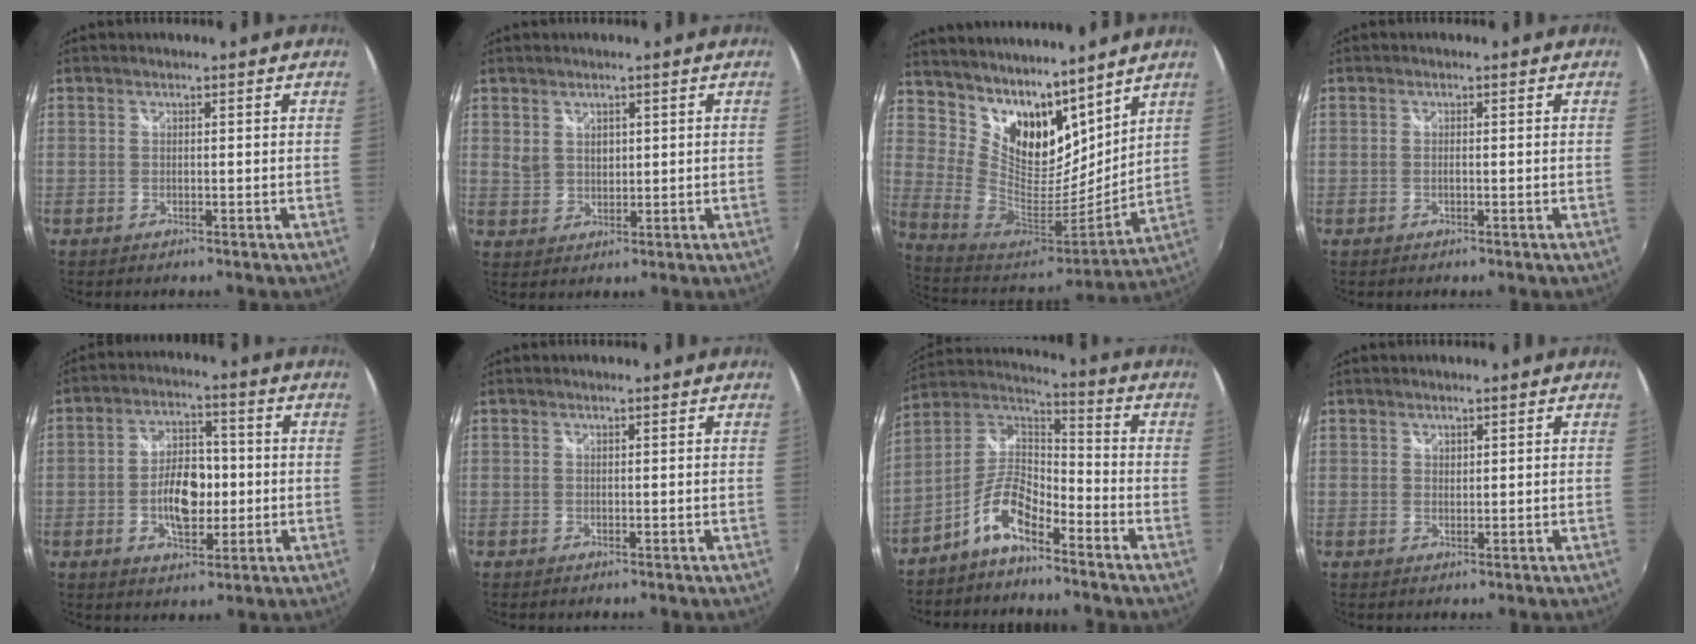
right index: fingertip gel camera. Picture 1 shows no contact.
{"total": 3.2, "force": [1.6, 2.3, 1.4], "torque": [-0.018, 0.001, 0.033]}
{"total": 19.6, "force": [14.1, 10.4, 8.8], "torque": [-0.201, -0.006, 0.270]}
{"total": 0.8, "force": [-0.2, 0.1, 0.7], "torque": [-0.015, 0.002, -0.005]}
{"total": 9.8, "force": [-1.6, 5.3, 8.1], "torque": [-0.146, 0.013, -0.022]}
{"total": 0.0}
{"total": 9.5, "force": [-6.0, 3.4, 6.5], "torque": [-0.147, 0.024, -0.119]}
{"total": 0.9, "force": [0.6, 0.7, 0.2], "torque": [0.000, 0.001, 0.009]}